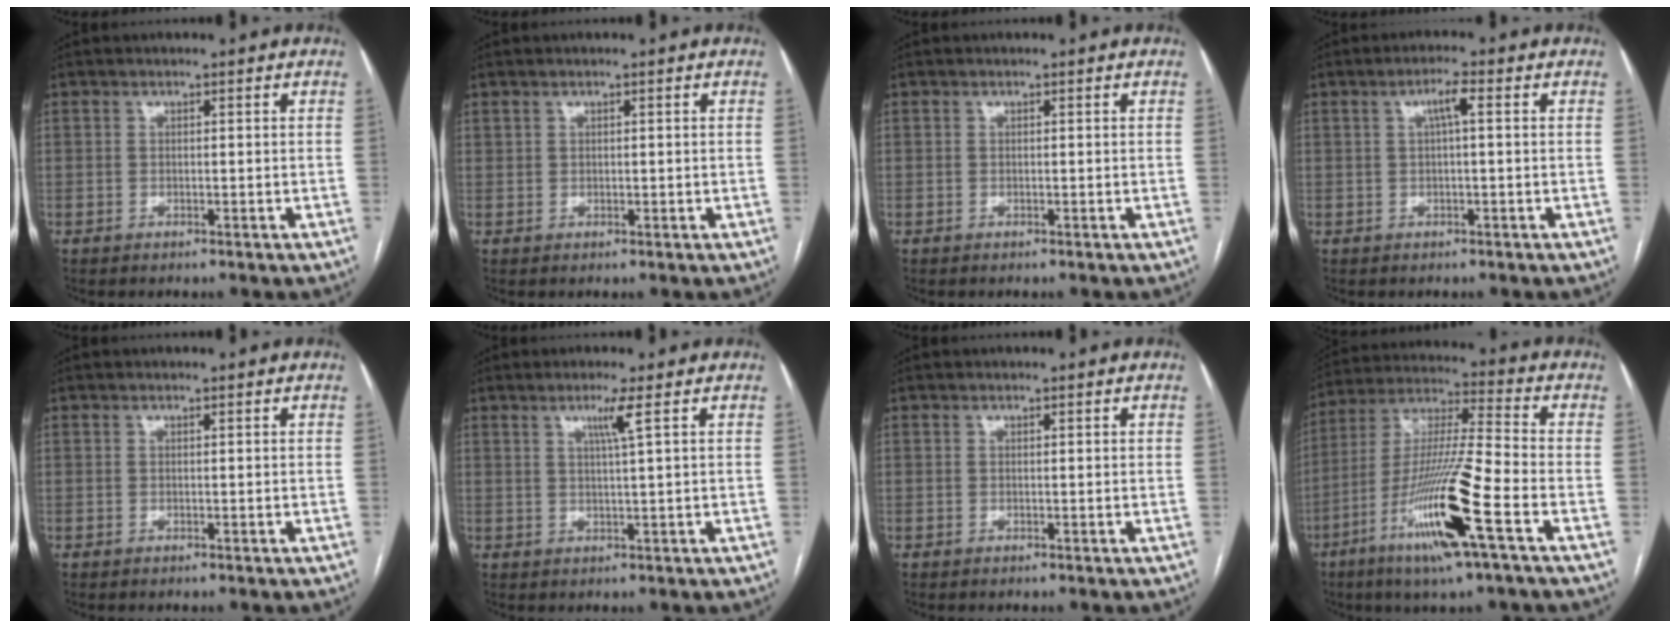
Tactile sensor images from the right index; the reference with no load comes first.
{"total": 0.7, "force": [0.5, 0.4, 0.0], "torque": [0.005, 0.000, 0.011]}
{"total": 0.0}
{"total": 2.9, "force": [0.7, 0.3, 2.8], "torque": [-0.054, 0.008, 0.012]}
{"total": 0.0}
{"total": 3.0, "force": [1.3, -0.9, 2.6], "torque": [-0.053, -0.004, 0.027]}
{"total": 0.0}
{"total": 17.1, "force": [-7.5, 0.0, 15.4], "torque": [-0.317, -0.022, -0.139]}